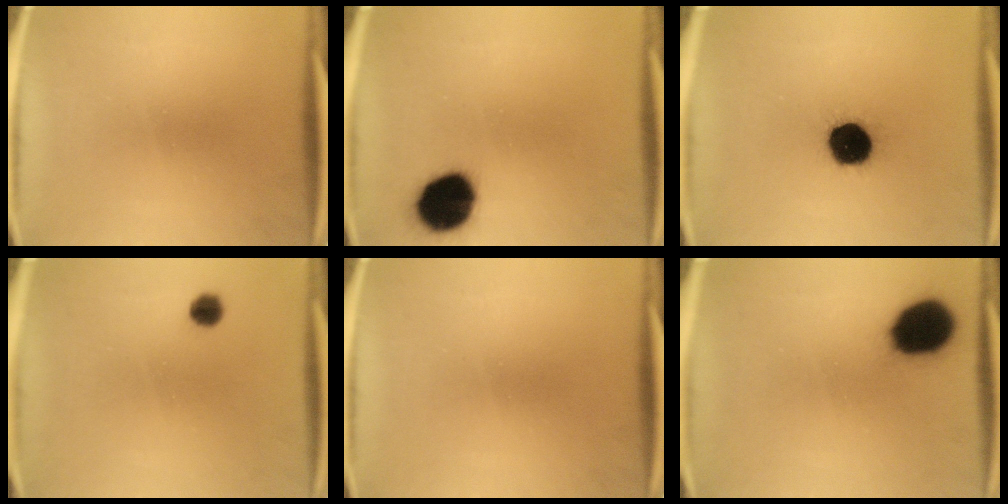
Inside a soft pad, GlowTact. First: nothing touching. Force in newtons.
{"total": 14.1}
{"total": 14.0}
{"total": 2.6}
{"total": 0.0}
{"total": 15.8}